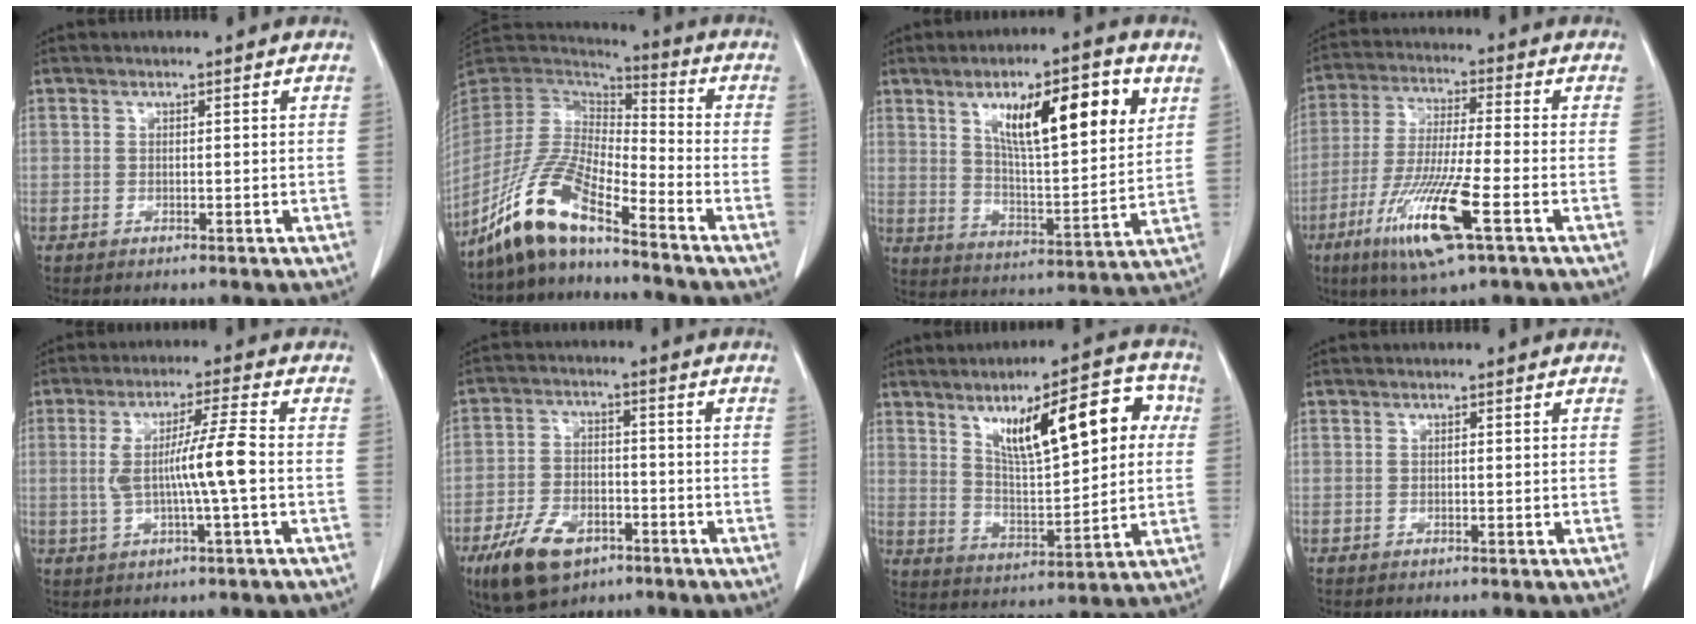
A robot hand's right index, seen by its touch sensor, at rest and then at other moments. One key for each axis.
{"total": 12.8, "fx": -9.5, "fy": 2.1, "fz": 8.3, "tx": -0.176, "ty": -0.003, "tz": -0.184}
{"total": 16.4, "fx": 7.2, "fy": 3.4, "fz": 14.3, "tx": -0.223, "ty": 0.004, "tz": 0.119}
{"total": 14.7, "fx": -6.5, "fy": 0.8, "fz": 13.2, "tx": -0.270, "ty": -0.031, "tz": -0.117}
{"total": 8.1, "fx": -0.6, "fy": -0.4, "fz": 8.1, "tx": -0.153, "ty": 0.006, "tz": -0.008}
{"total": 10.4, "fx": -6.0, "fy": 5.6, "fz": 6.3, "tx": -0.125, "ty": -0.003, "tz": -0.100}
{"total": 15.4, "fx": 5.3, "fy": 4.4, "fz": 13.8, "tx": -0.202, "ty": 0.026, "tz": 0.087}
{"total": 0.0}